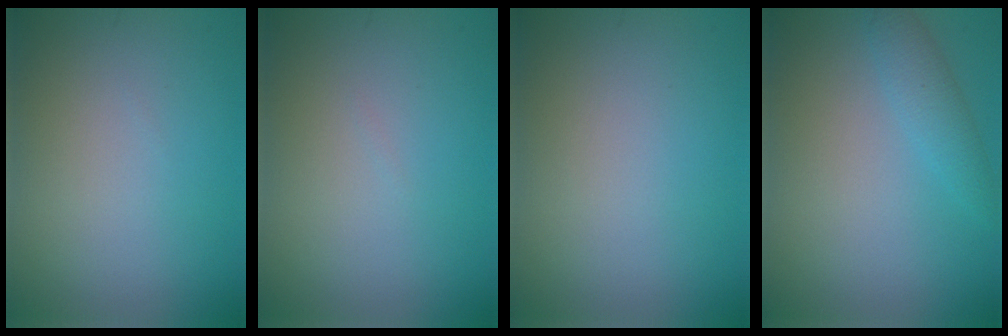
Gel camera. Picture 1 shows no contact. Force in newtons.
{"total": 0.0}
{"total": 0.0}
{"total": 2.0, "press": 2.0, "slide": 0.0}